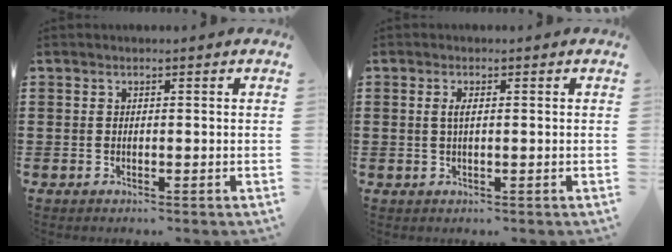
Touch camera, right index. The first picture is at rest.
{"total": 1.4, "force": [0.2, 0.3, 1.4], "torque": [-0.027, 0.003, 0.002]}